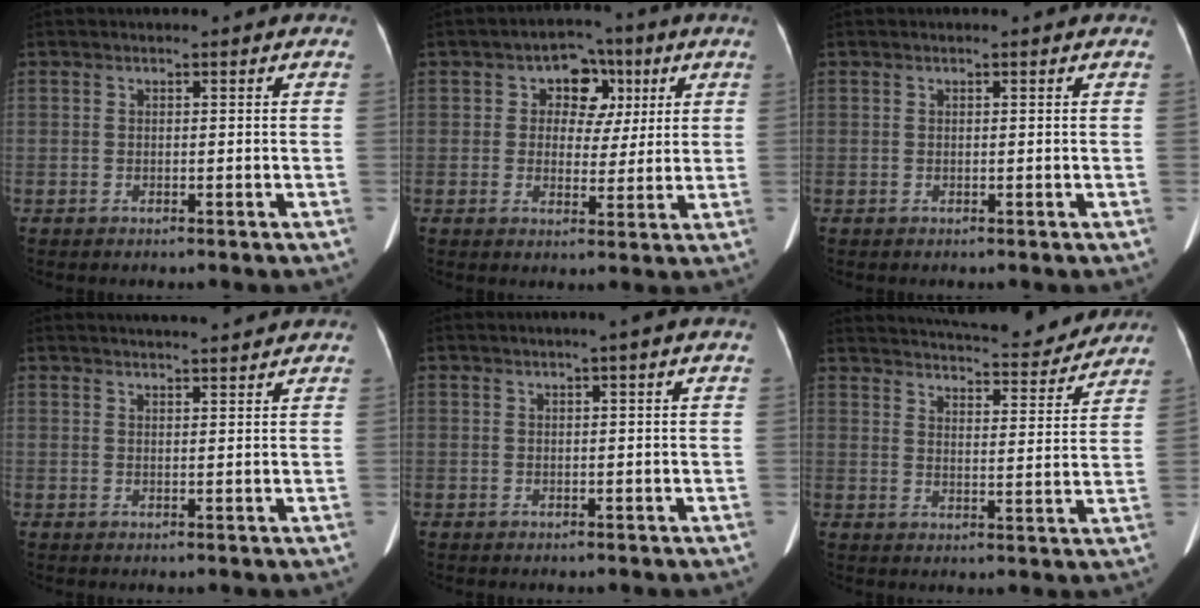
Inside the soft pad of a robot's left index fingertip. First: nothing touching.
{"total": 6.7, "force": [2.3, 5.0, 3.9], "torque": [-0.050, 0.026, 0.036]}
{"total": 0.5, "force": [0.5, 0.0, 0.2], "torque": [-0.009, 0.004, 0.007]}
{"total": 7.8, "force": [7.3, 0.4, 2.8], "torque": [-0.042, 0.024, 0.092]}
{"total": 1.4, "force": [0.8, -0.5, 1.0], "torque": [-0.015, 0.004, 0.019]}
{"total": 19.3, "force": [17.9, 3.2, 6.5], "torque": [-0.099, -0.009, 0.234]}